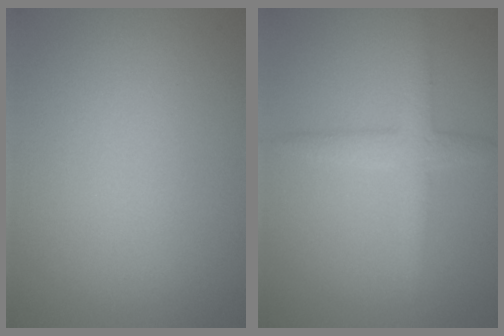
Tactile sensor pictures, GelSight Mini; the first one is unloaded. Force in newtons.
{"total": 2.7, "press": 2.7, "slide": 0.1}